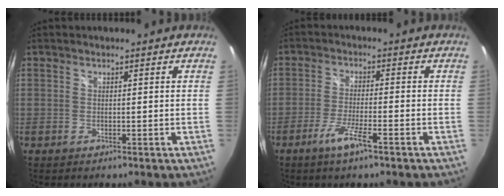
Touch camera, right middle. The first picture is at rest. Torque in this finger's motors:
{"motor_torque": [0.80, -0.64, 0.12, 0.09]}